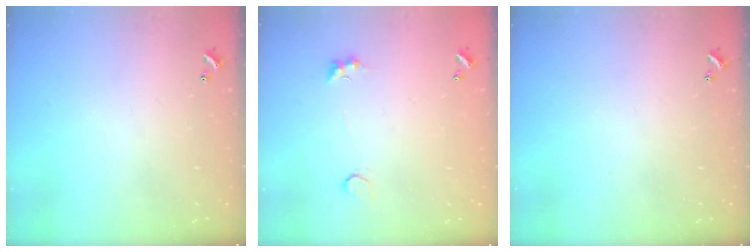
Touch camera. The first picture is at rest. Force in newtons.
{"total": 1.5, "press": 1.3, "slide": 0.7}
{"total": 0.0}